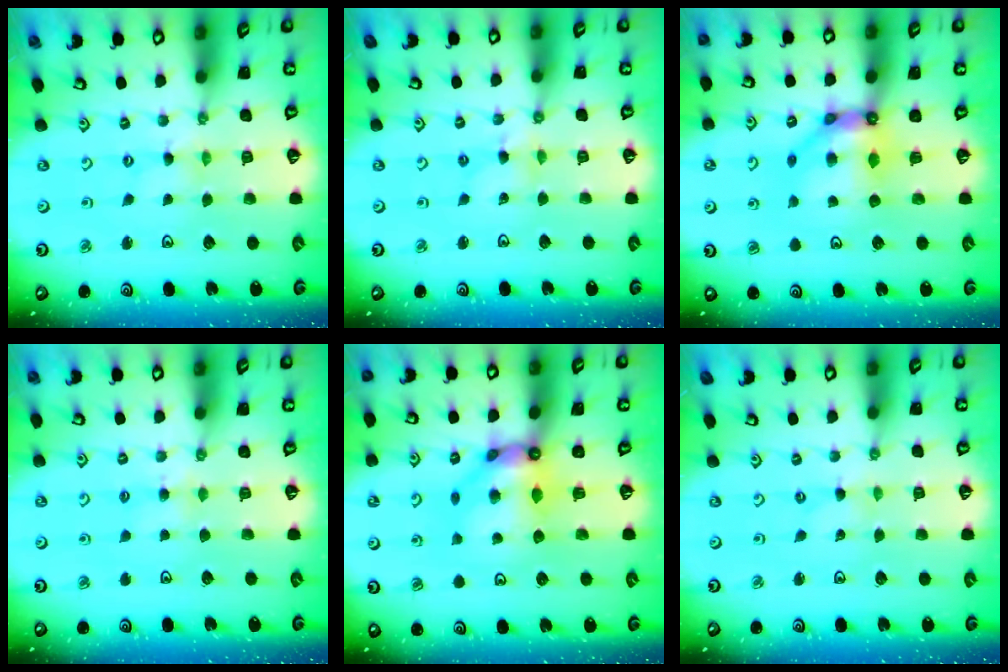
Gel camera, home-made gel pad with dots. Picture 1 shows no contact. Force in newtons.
{"total": 2.7, "press": 2.7, "slide": 0.2}
{"total": 9.3, "press": 9.2, "slide": 1.0}
{"total": 4.8, "press": 4.8, "slide": 0.4}
{"total": 10.2, "press": 10.2, "slide": 1.2}
{"total": 0.0}